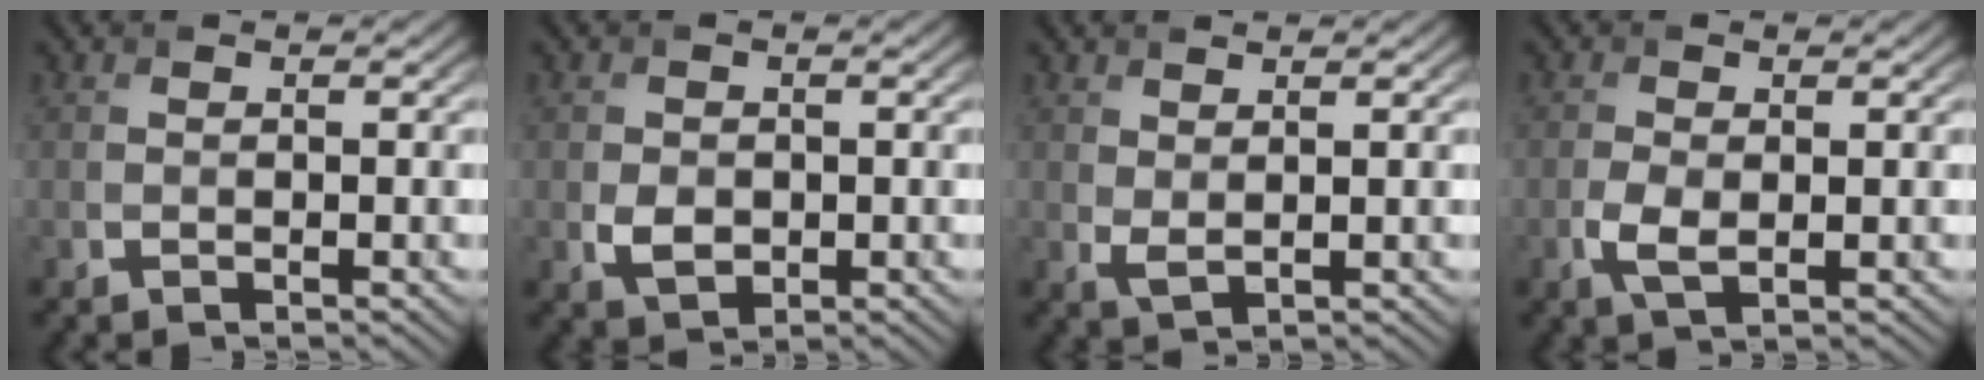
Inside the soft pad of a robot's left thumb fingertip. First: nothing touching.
{"total": 2.7, "force": [-0.4, 2.1, 1.6], "torque": [-0.036, -0.010, -0.008]}
{"total": 1.7, "force": [1.0, 0.7, 1.2], "torque": [-0.033, -0.003, 0.024]}
{"total": 2.7, "force": [-0.5, 1.4, 2.2], "torque": [-0.055, -0.006, -0.010]}